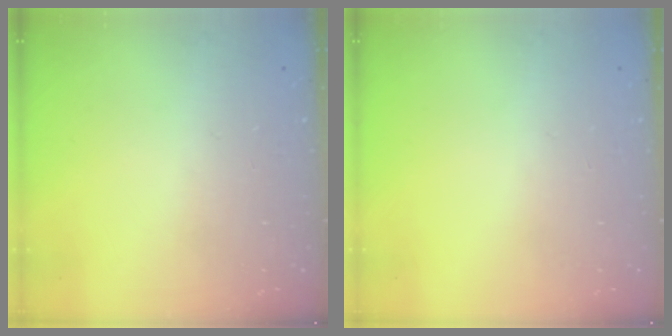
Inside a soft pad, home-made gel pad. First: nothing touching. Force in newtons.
{"total": 0.0}